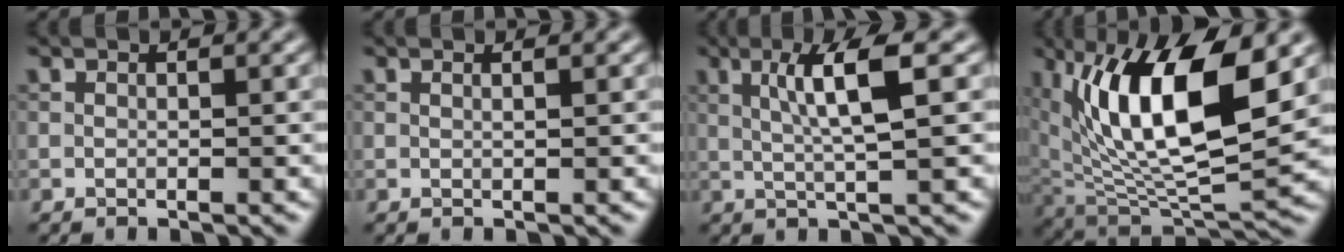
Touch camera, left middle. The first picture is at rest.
{"total": 0.8, "force": [0.4, 0.3, 0.6], "torque": [-0.004, -0.004, -0.001]}
{"total": 4.7, "force": [1.0, 0.3, 4.6], "torque": [-0.087, 0.005, 0.022]}
{"total": 12.3, "force": [4.1, 4.7, 10.6], "torque": [-0.181, -0.005, 0.078]}